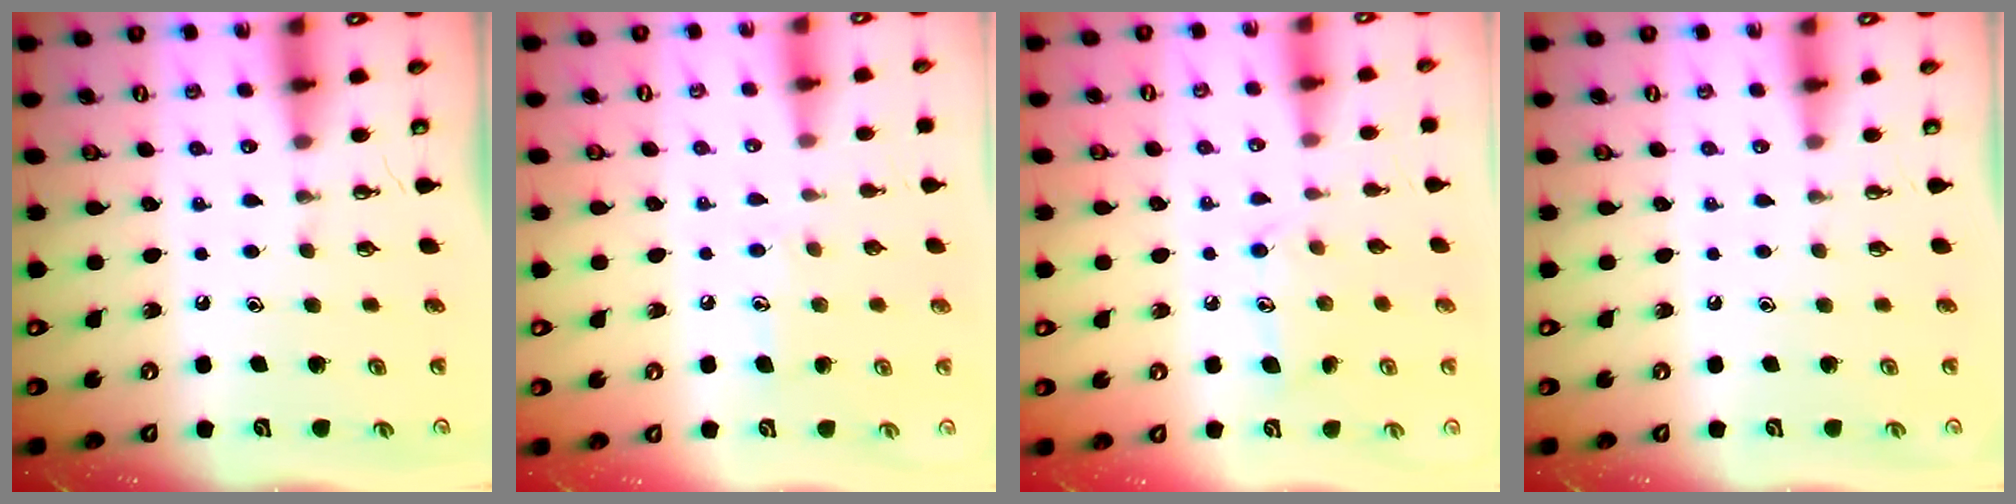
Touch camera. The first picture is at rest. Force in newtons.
{"total": 6.0, "press": 6.0, "slide": 0.7}
{"total": 9.7, "press": 9.6, "slide": 0.7}
{"total": 0.0}